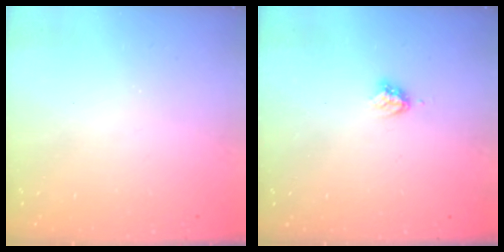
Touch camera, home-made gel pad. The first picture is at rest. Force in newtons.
{"total": 3.3, "press": 3.3, "slide": 0.4}